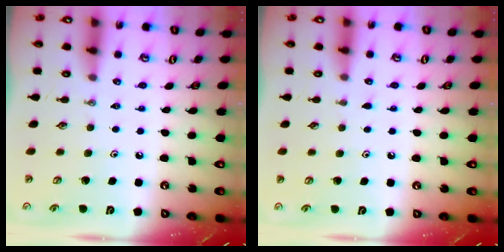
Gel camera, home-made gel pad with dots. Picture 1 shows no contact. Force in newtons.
{"total": 4.2, "press": 4.2, "slide": 0.4}